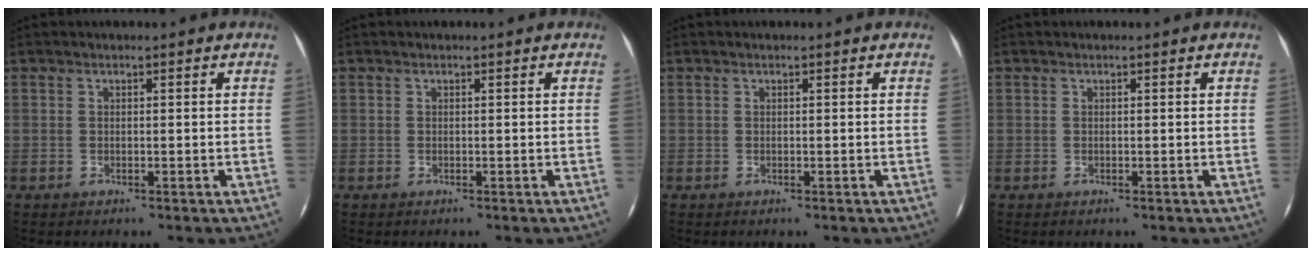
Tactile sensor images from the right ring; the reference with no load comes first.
{"total": 0.0}
{"total": 0.0}
{"total": 0.0}